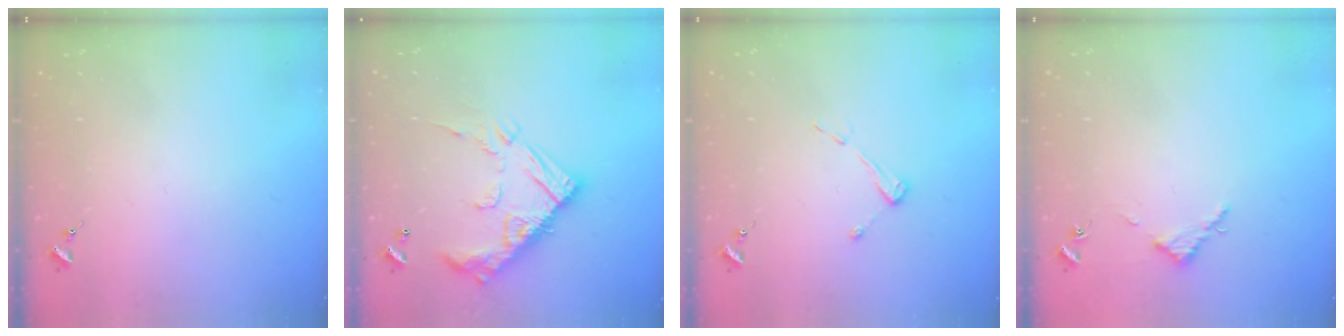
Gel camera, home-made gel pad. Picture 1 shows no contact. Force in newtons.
{"total": 20.8, "press": 20.8, "slide": 0.6}
{"total": 4.3, "press": 4.3, "slide": 0.5}
{"total": 2.8, "press": 2.8, "slide": 0.3}